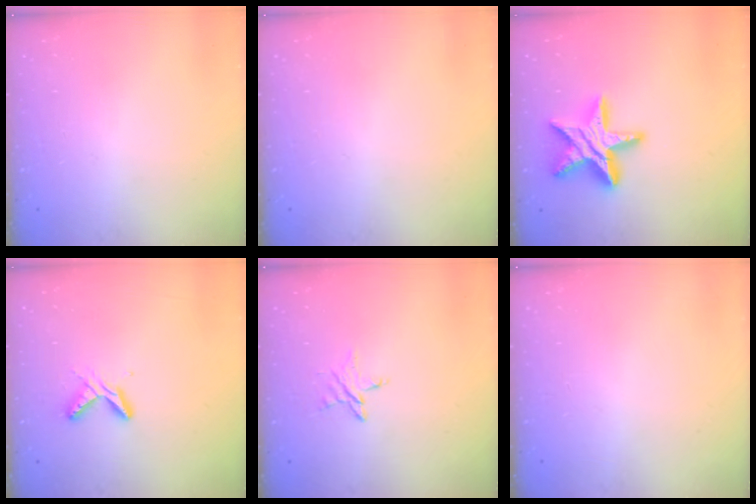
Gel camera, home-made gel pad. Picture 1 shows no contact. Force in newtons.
{"total": 0.0}
{"total": 18.2, "press": 18.1, "slide": 1.4}
{"total": 6.0, "press": 6.0, "slide": 0.7}
{"total": 3.5, "press": 3.5, "slide": 0.3}
{"total": 0.0}